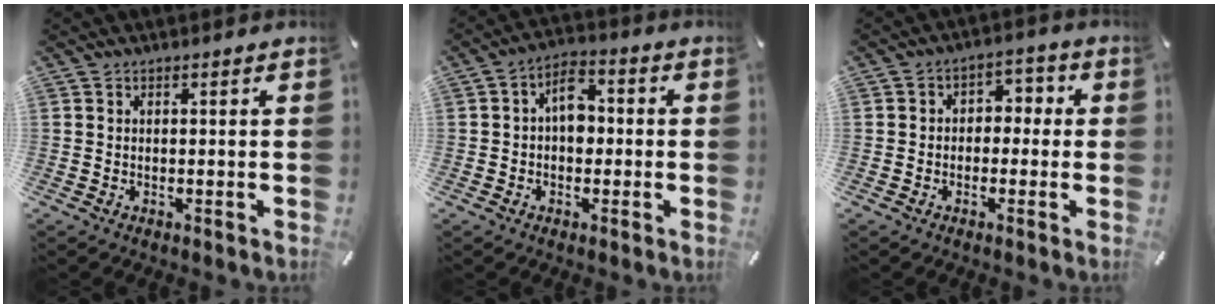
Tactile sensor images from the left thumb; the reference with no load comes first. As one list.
[{"total": 6.7, "force": [-0.3, 4.7, 4.8], "torque": [-0.065, 0.008, -0.008]}, {"total": 4.5, "force": [-1.9, 3.8, 1.6], "torque": [-0.023, 0.018, -0.041]}]